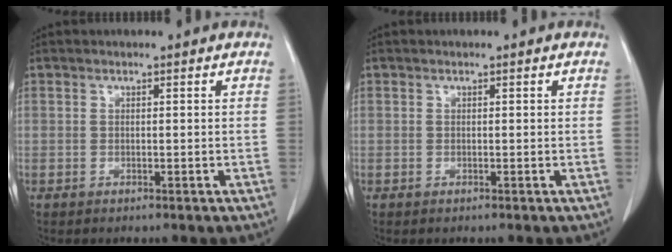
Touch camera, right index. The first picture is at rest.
{"total": 0.0}